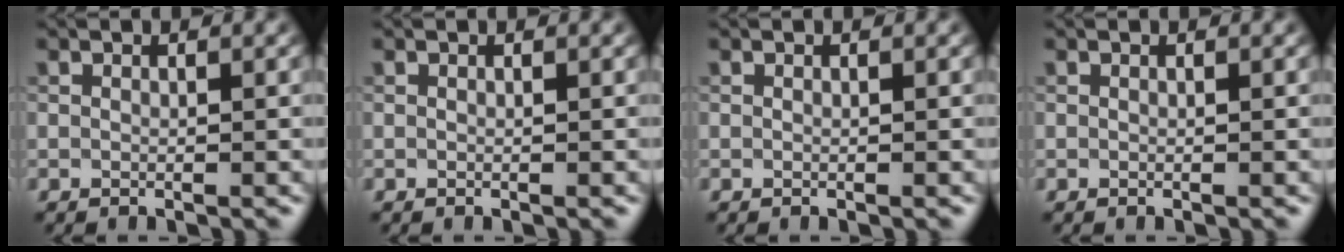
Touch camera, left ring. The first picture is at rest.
{"total": 0.0}
{"total": 0.0}
{"total": 0.0}